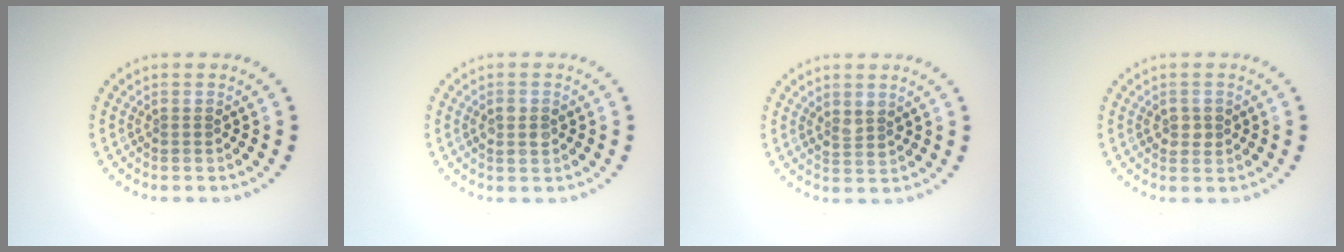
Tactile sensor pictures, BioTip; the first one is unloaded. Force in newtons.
{"total": 1.5, "press": 1.5, "slide": 0.2}
{"total": 1.3, "press": 1.2, "slide": 0.6}
{"total": 1.6, "press": 1.6, "slide": 0.2}